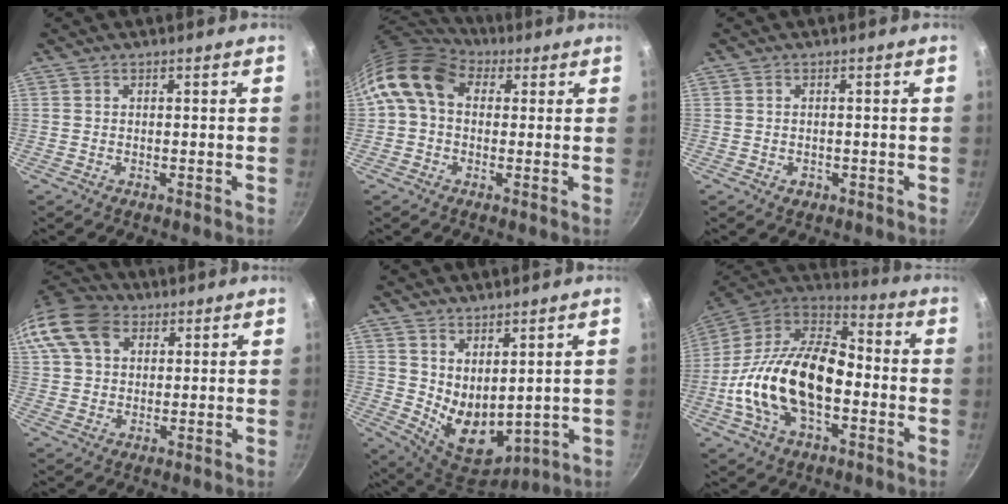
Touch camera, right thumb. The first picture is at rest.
{"total": 12.1, "force": [2.8, 8.8, 7.8], "torque": [-0.129, 0.019, 0.029]}
{"total": 1.4, "force": [-0.5, 1.0, 0.9], "torque": [-0.013, 0.001, -0.004]}
{"total": 14.0, "force": [5.5, 10.0, 8.0], "torque": [-0.154, 0.017, 0.089]}
{"total": 10.4, "force": [3.7, 5.8, 7.8], "torque": [-0.104, -0.052, 0.088]}
{"total": 24.3, "force": [-4.2, 14.1, 19.4], "torque": [-0.344, 0.047, -0.088]}